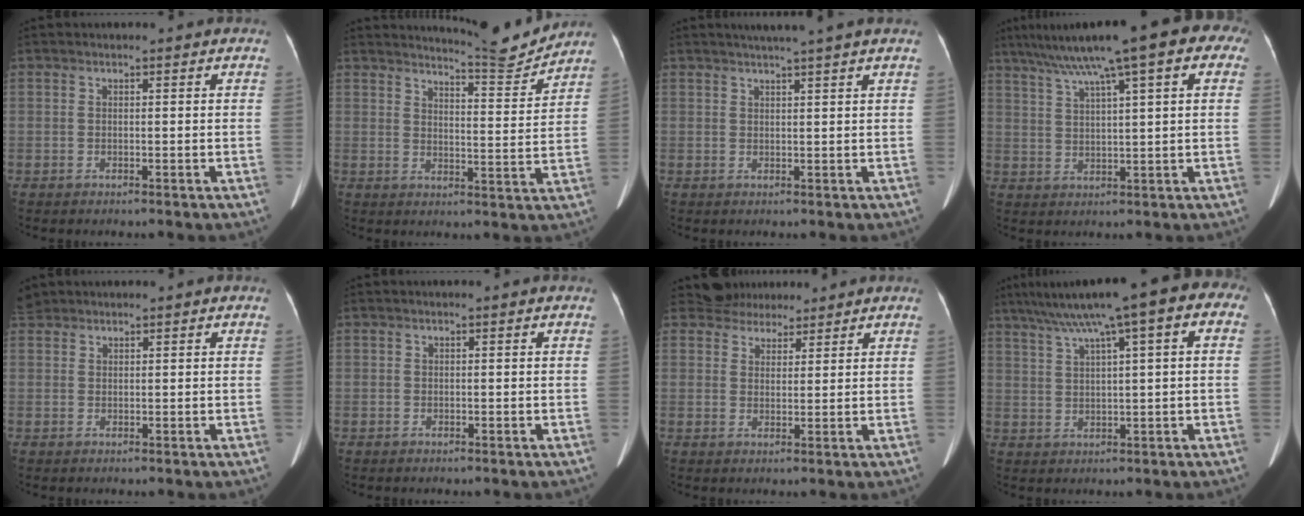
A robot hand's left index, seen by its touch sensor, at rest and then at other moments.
{"total": 8.3, "force": [8.2, -0.9, 0.6], "torque": [-0.023, -0.033, 0.115]}
{"total": 5.3, "force": [4.4, -1.1, 2.8], "torque": [-0.038, 0.015, 0.059]}
{"total": 17.3, "force": [10.5, 2.6, 13.4], "torque": [-0.217, 0.057, 0.146]}
{"total": 1.7, "force": [1.1, 1.3, -0.2], "torque": [0.001, 0.025, 0.022]}
{"total": 0.7, "force": [-0.5, 0.4, -0.2], "torque": [0.003, 0.006, -0.010]}
{"total": 4.2, "force": [3.6, 2.1, -0.5], "torque": [0.008, 0.018, 0.056]}
{"total": 13.6, "force": [6.7, 1.8, 11.6], "torque": [-0.184, 0.054, 0.097]}